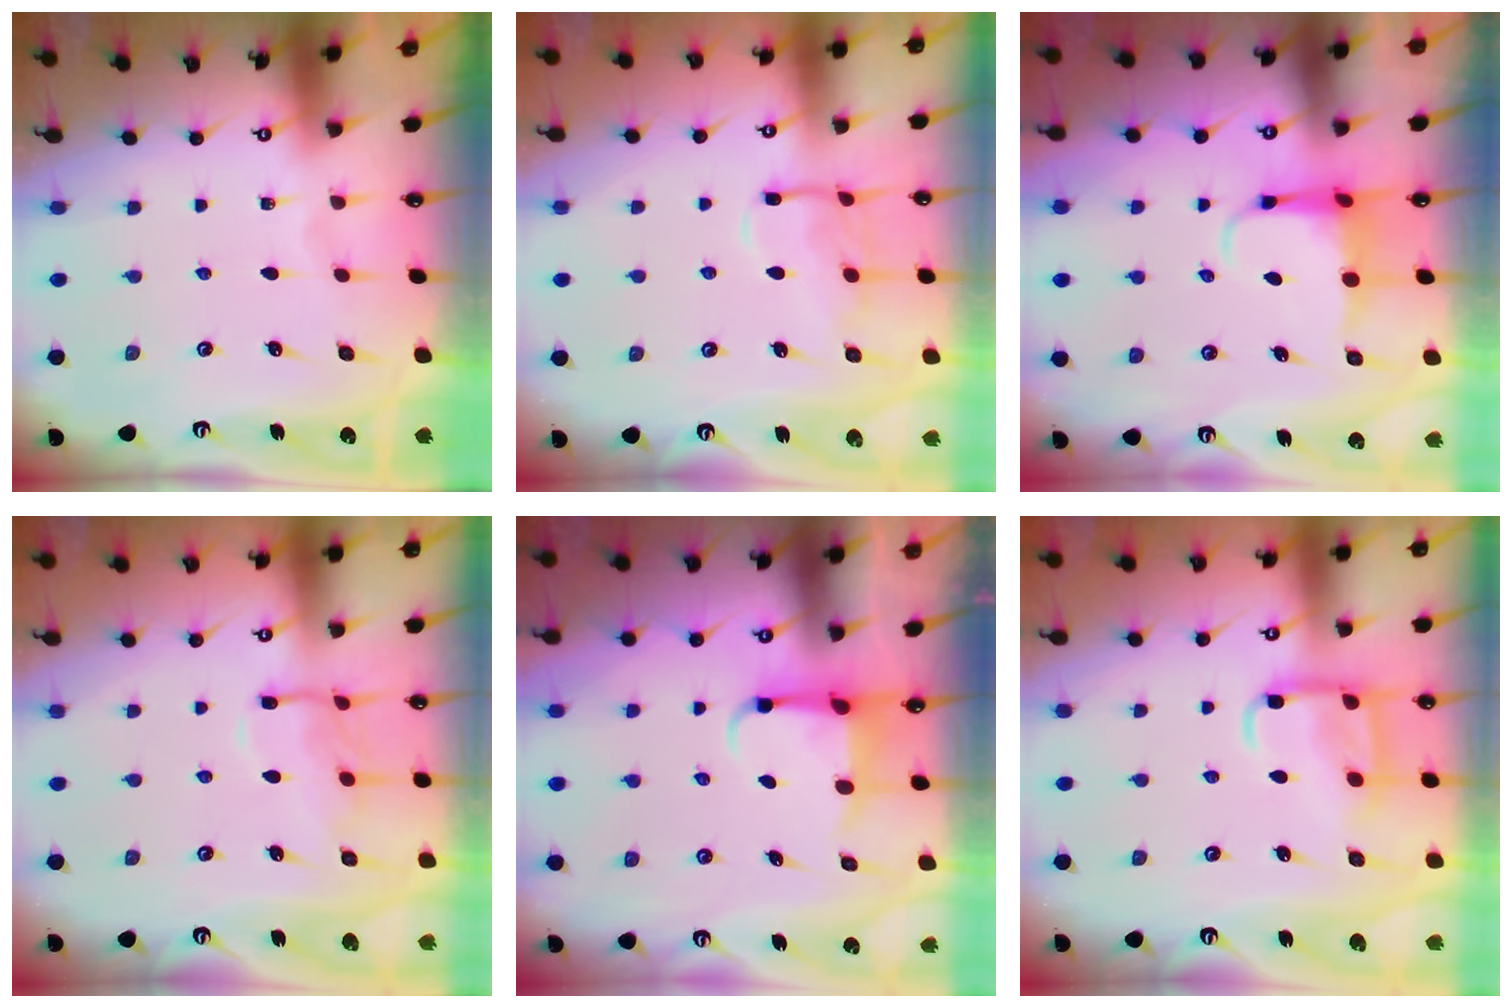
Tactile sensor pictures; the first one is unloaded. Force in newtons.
{"total": 9.7, "press": 9.7, "slide": 0.7}
{"total": 5.8, "press": 5.6, "slide": 1.2}
{"total": 10.0, "press": 10.0, "slide": 0.6}
{"total": 4.3, "press": 4.2, "slide": 0.7}
{"total": 11.6, "press": 11.6, "slide": 1.1}